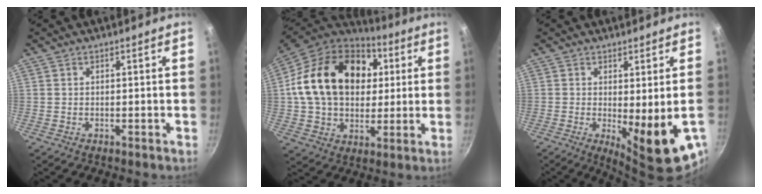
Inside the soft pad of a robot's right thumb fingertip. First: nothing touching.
{"total": 25.1, "force": [5.2, 18.2, 16.5], "torque": [-0.267, 0.018, 0.085]}
{"total": 11.9, "force": [-2.8, 2.9, 11.2], "torque": [-0.139, -0.019, -0.025]}